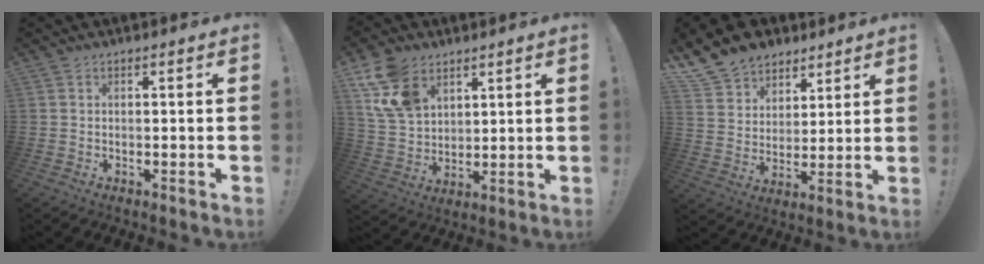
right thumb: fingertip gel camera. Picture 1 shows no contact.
{"total": 13.8, "force": [7.3, 9.4, 6.9], "torque": [-0.129, -0.029, 0.147]}
{"total": 12.3, "force": [8.5, 8.5, 2.7], "torque": [-0.058, -0.058, 0.170]}